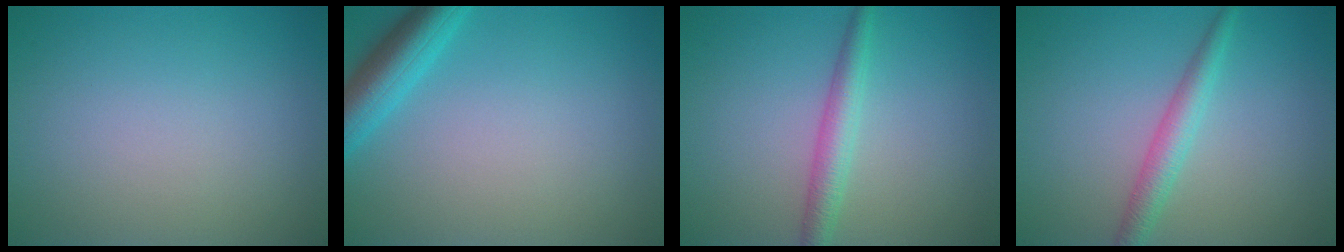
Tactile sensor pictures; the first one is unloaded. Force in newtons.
{"total": 4.3, "press": 4.3, "slide": 0.3}
{"total": 2.7, "press": 2.7, "slide": 0.0}
{"total": 2.5, "press": 2.5, "slide": 0.1}